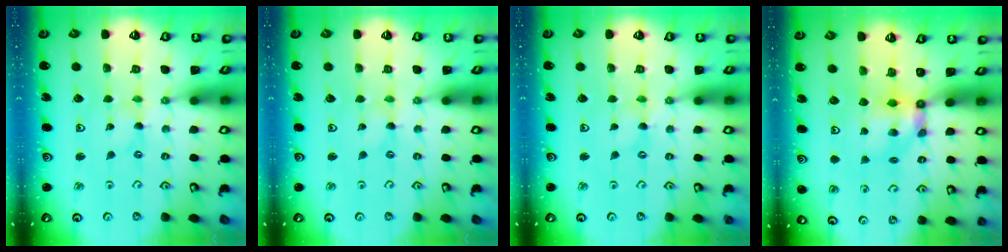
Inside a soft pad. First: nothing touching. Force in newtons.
{"total": 0.0}
{"total": 0.0}
{"total": 5.3, "press": 5.3, "slide": 0.2}